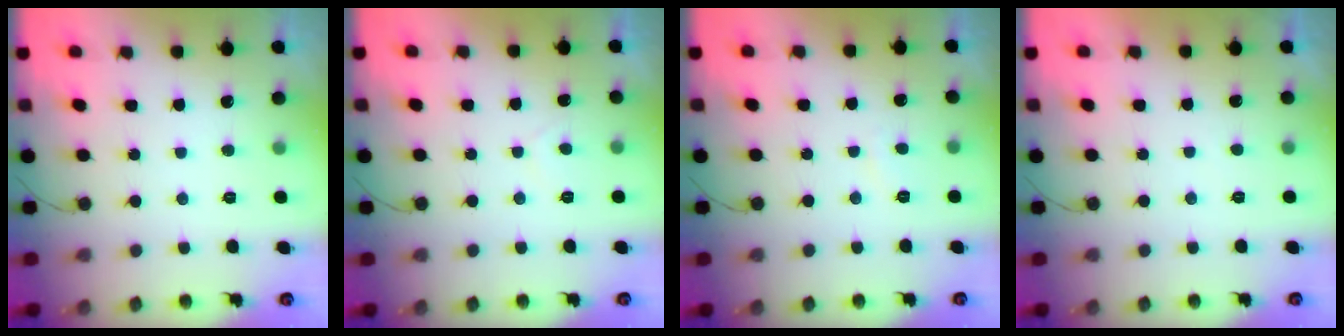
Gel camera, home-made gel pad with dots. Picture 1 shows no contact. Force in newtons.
{"total": 0.8, "press": 0.6, "slide": 0.4}
{"total": 1.3, "press": 1.2, "slide": 0.5}
{"total": 0.8, "press": 0.7, "slide": 0.5}